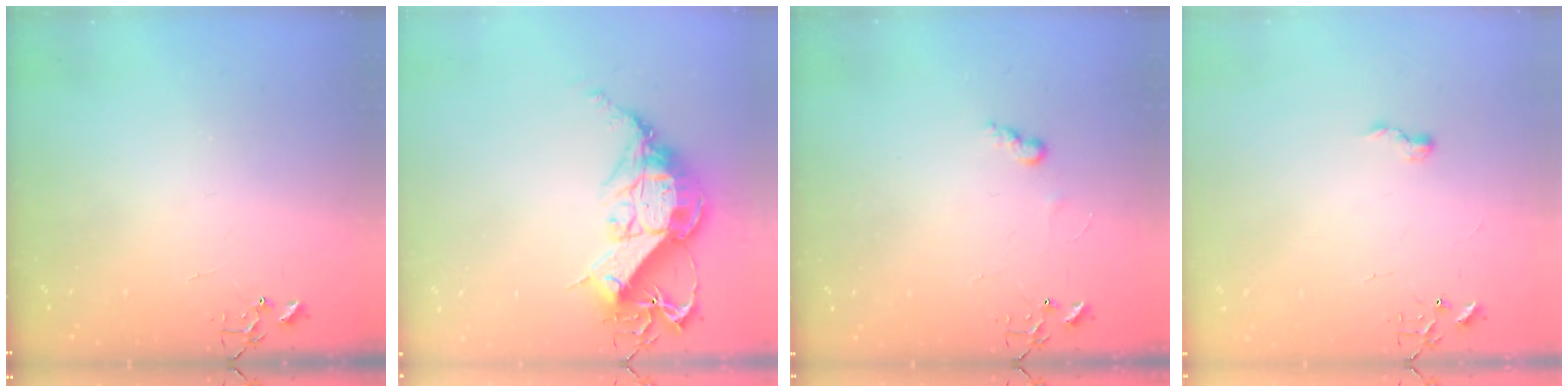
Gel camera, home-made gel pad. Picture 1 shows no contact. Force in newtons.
{"total": 15.7, "press": 15.6, "slide": 1.4}
{"total": 6.1, "press": 6.1, "slide": 0.3}
{"total": 5.7, "press": 5.6, "slide": 0.7}